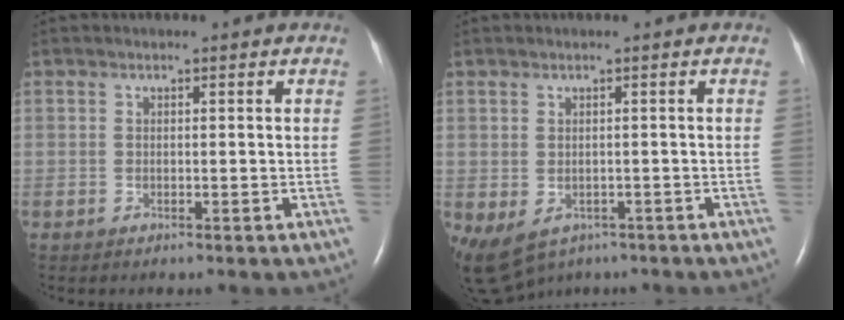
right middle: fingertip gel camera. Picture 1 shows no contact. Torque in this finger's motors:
{"motor_torque": [0.65, -0.86, 0.94, 0.21]}